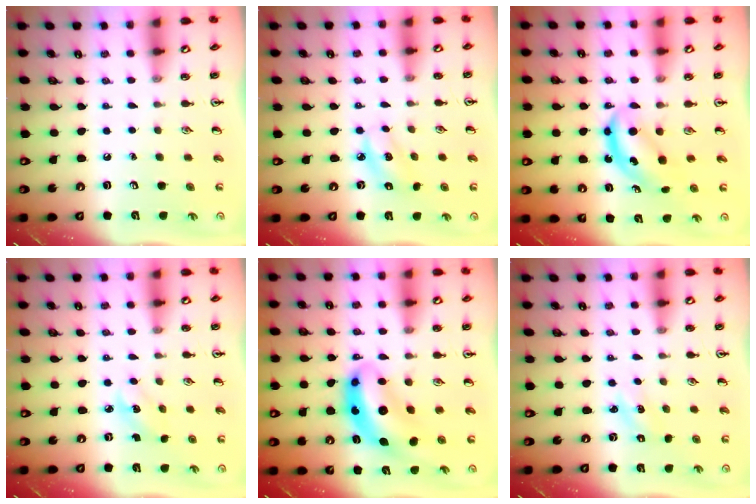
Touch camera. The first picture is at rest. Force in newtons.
{"total": 3.8, "press": 3.8, "slide": 0.4}
{"total": 5.6, "press": 5.6, "slide": 0.5}
{"total": 2.7, "press": 2.6, "slide": 0.9}
{"total": 10.0, "press": 9.5, "slide": 2.9}
{"total": 1.2, "press": 1.1, "slide": 0.5}